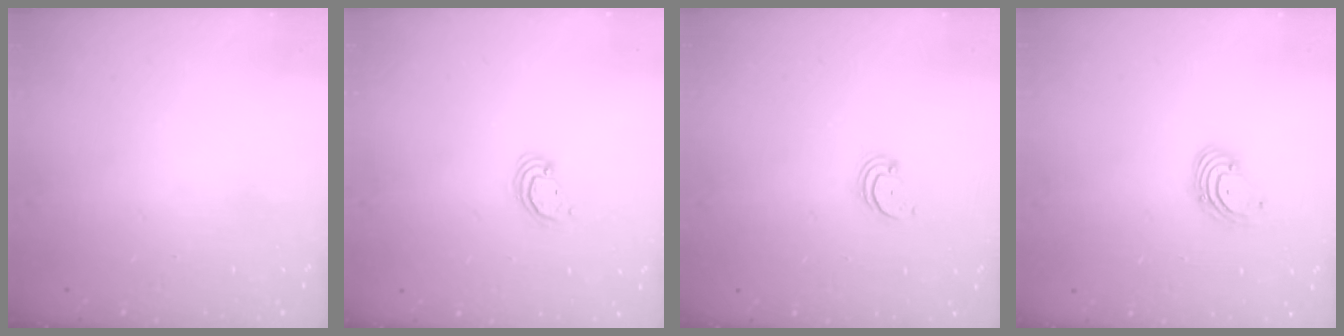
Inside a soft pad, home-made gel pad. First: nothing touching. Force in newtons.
{"total": 2.7, "press": 2.7, "slide": 0.2}
{"total": 2.2, "press": 2.2, "slide": 0.2}
{"total": 2.7, "press": 2.7, "slide": 0.3}